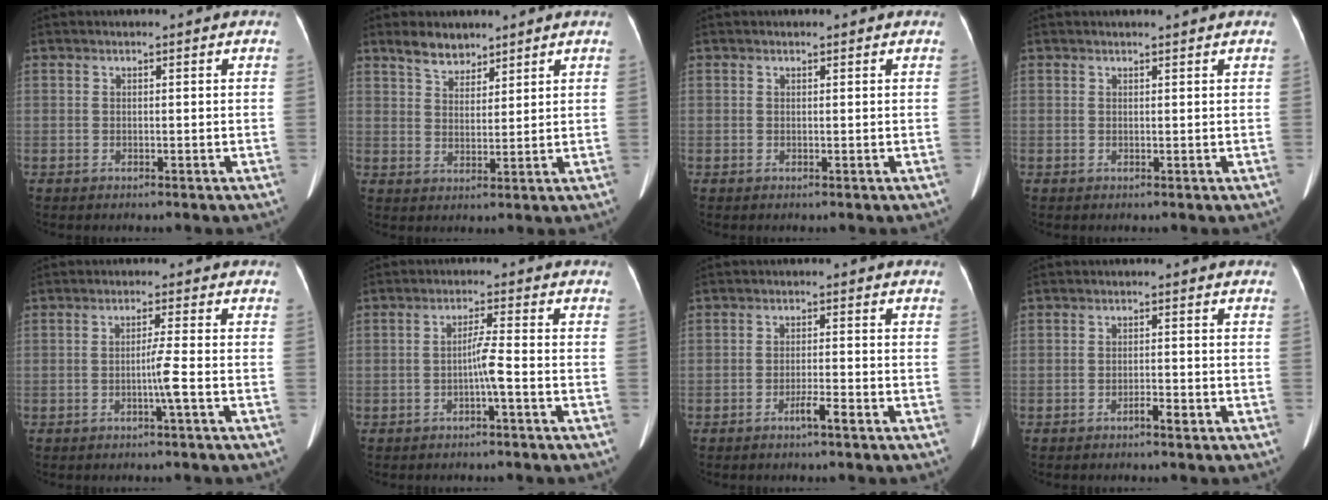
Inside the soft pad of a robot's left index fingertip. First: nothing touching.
{"total": 4.6, "force": [3.9, 2.0, 1.5], "torque": [-0.030, 0.007, 0.076]}
{"total": 0.6, "force": [0.3, 0.5, 0.0], "torque": [0.001, 0.007, 0.005]}
{"total": 1.6, "force": [1.5, 0.1, 0.4], "torque": [-0.006, 0.010, 0.020]}
{"total": 2.8, "force": [-1.0, -1.0, 2.4], "torque": [-0.045, -0.003, -0.019]}
{"total": 3.0, "force": [-1.2, -0.5, 2.7], "torque": [-0.050, 0.003, -0.023]}
{"total": 2.6, "force": [-1.7, -0.1, 1.9], "torque": [-0.036, -0.002, -0.030]}
{"total": 1.7, "force": [-1.2, 0.3, 1.2], "torque": [-0.019, 0.001, -0.017]}